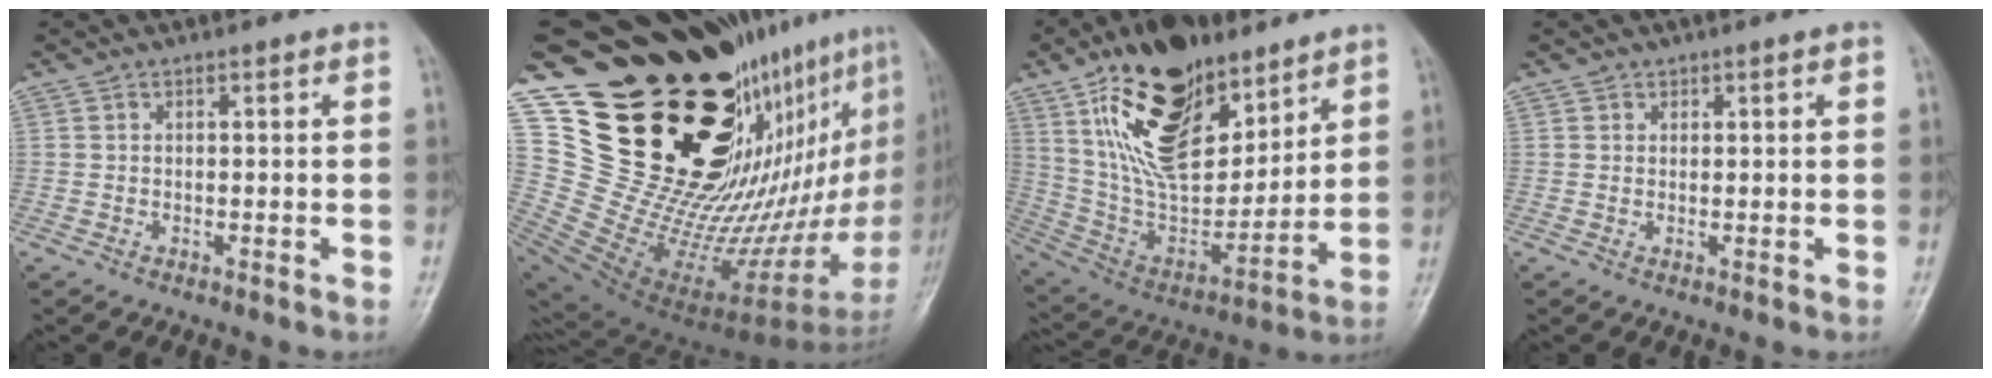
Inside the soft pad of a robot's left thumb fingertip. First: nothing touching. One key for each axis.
{"total": 40.2, "fx": 25.7, "fy": 13.2, "fz": 27.9, "tx": -0.385, "ty": -0.141, "tz": 0.423}
{"total": 24.8, "fx": 13.4, "fy": 12.4, "fz": 16.8, "tx": -0.257, "ty": -0.058, "tz": 0.249}
{"total": 1.0, "fx": 0.5, "fy": 0.7, "fz": 0.3, "tx": 0.006, "ty": -0.002, "tz": 0.006}